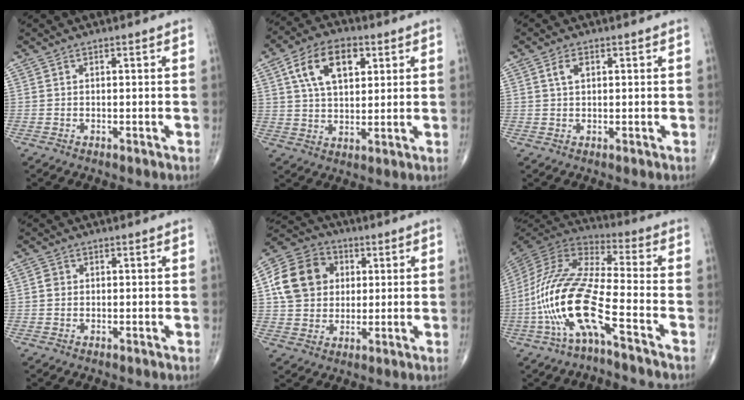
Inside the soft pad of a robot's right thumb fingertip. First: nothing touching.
{"total": 12.0, "force": [4.5, 6.9, 8.7], "torque": [-0.131, -0.003, 0.077]}
{"total": 2.4, "force": [0.9, 1.3, 1.8], "torque": [-0.030, 0.004, 0.016]}
{"total": 1.4, "force": [0.1, 1.3, 0.5], "torque": [-0.003, 0.003, 0.000]}
{"total": 14.1, "force": [2.7, 11.8, 7.1], "torque": [-0.113, 0.009, 0.043]}
{"total": 18.1, "force": [-7.1, 4.5, 16.0], "torque": [-0.360, 0.048, -0.139]}